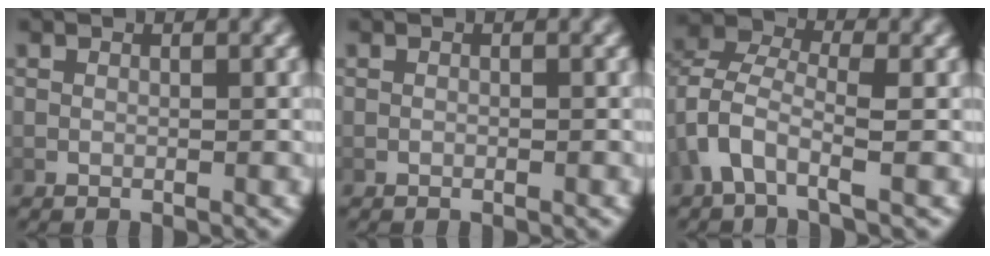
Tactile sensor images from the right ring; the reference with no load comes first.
{"total": 0.0}
{"total": 3.6, "force": [-0.1, 2.2, 2.9], "torque": [-0.075, -0.008, -0.003]}